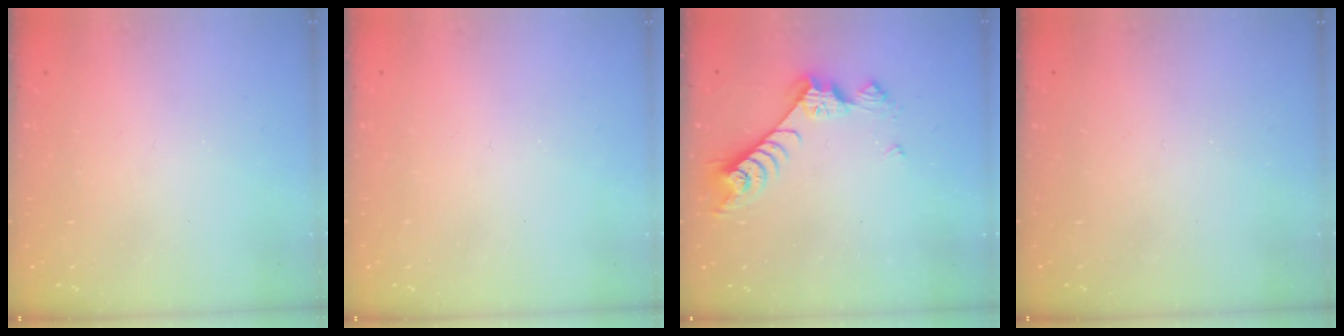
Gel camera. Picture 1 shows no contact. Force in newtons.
{"total": 0.0}
{"total": 8.4, "press": 8.3, "slide": 0.8}
{"total": 0.0}